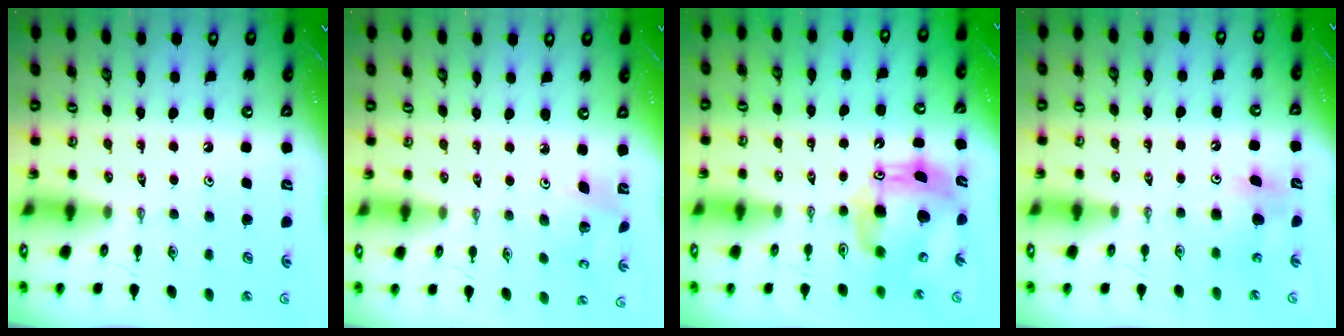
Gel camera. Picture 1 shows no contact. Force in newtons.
{"total": 3.9, "press": 3.9, "slide": 0.1}
{"total": 13.0, "press": 12.9, "slide": 1.0}
{"total": 7.2, "press": 7.2, "slide": 0.7}